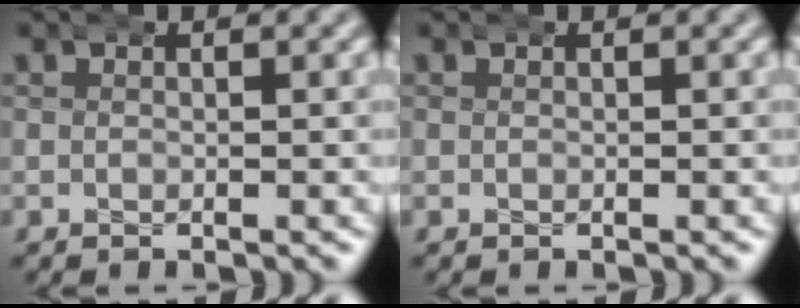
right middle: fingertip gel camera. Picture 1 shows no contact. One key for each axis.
{"total": 0.0}